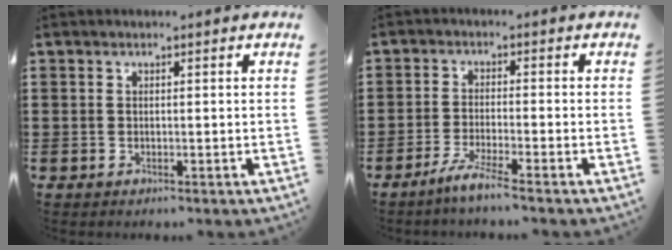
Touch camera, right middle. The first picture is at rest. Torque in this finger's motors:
{"motor_torque": [2.14, 0.00, 0.14, 0.04]}